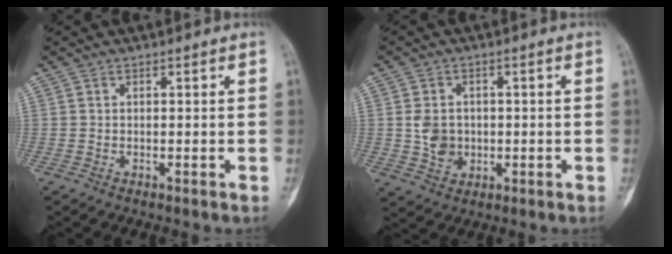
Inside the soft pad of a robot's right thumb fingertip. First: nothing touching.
{"total": 5.5, "force": [-0.1, 4.5, 3.1], "torque": [-0.036, -0.001, 0.005]}